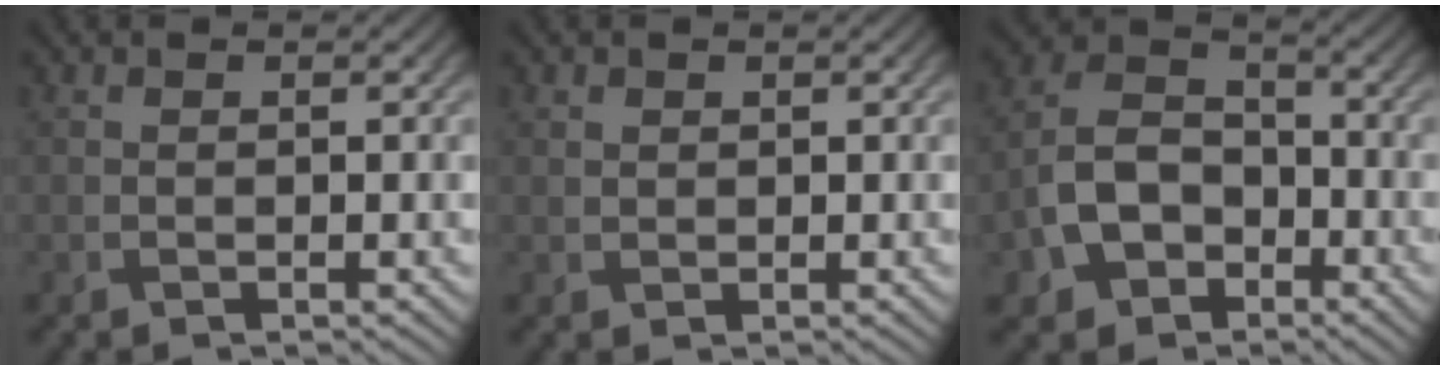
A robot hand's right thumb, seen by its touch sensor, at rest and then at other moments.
{"total": 1.2, "force": [0.6, 0.9, 0.4], "torque": [-0.010, -0.002, 0.014]}
{"total": 8.9, "force": [-3.6, 6.4, 5.1], "torque": [-0.117, -0.006, -0.082]}